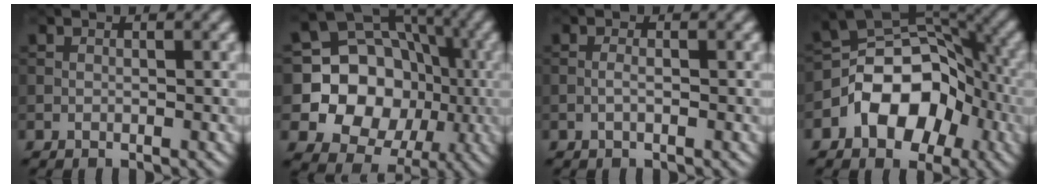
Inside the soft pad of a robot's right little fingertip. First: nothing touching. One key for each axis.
{"total": 12.0, "fx": -1.4, "fy": 10.4, "fz": 5.8, "tx": -0.073, "ty": 0.000, "tz": -0.058}
{"total": 0.9, "fx": -0.6, "fy": 0.1, "fz": 0.7, "tx": -0.021, "ty": -0.001, "tz": -0.015}
{"total": 8.9, "fx": -3.7, "fy": 5.9, "fz": 5.5, "tx": -0.082, "ty": 0.007, "tz": -0.076}